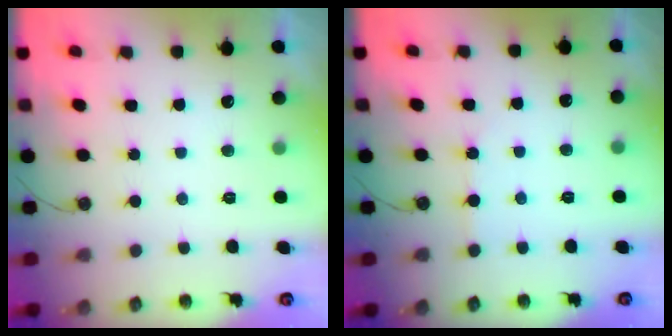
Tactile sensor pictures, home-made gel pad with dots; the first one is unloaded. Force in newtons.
{"total": 2.8, "press": 2.8, "slide": 0.4}